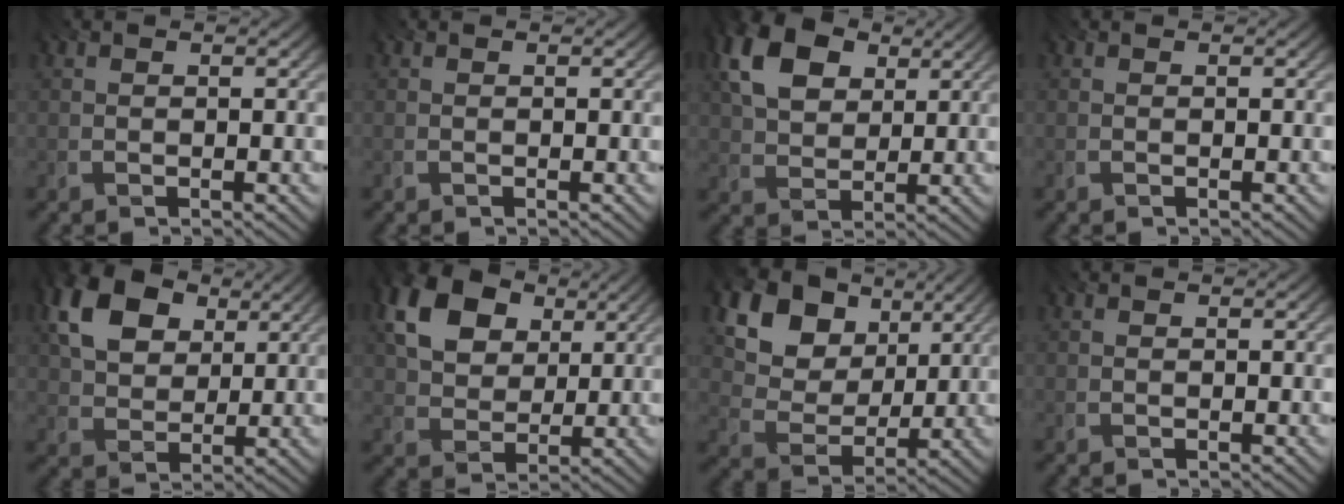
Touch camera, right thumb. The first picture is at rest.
{"total": 0.0}
{"total": 9.5, "force": [3.5, 6.4, 6.2], "torque": [-0.152, 0.013, 0.058]}
{"total": 0.0}
{"total": 10.6, "force": [4.3, 7.1, 6.6], "torque": [-0.152, 0.019, 0.061]}
{"total": 13.2, "force": [5.7, 9.1, 7.7], "torque": [-0.177, 0.021, 0.103]}
{"total": 13.9, "force": [6.4, 9.8, 7.6], "torque": [-0.183, 0.029, 0.116]}
{"total": 0.0}